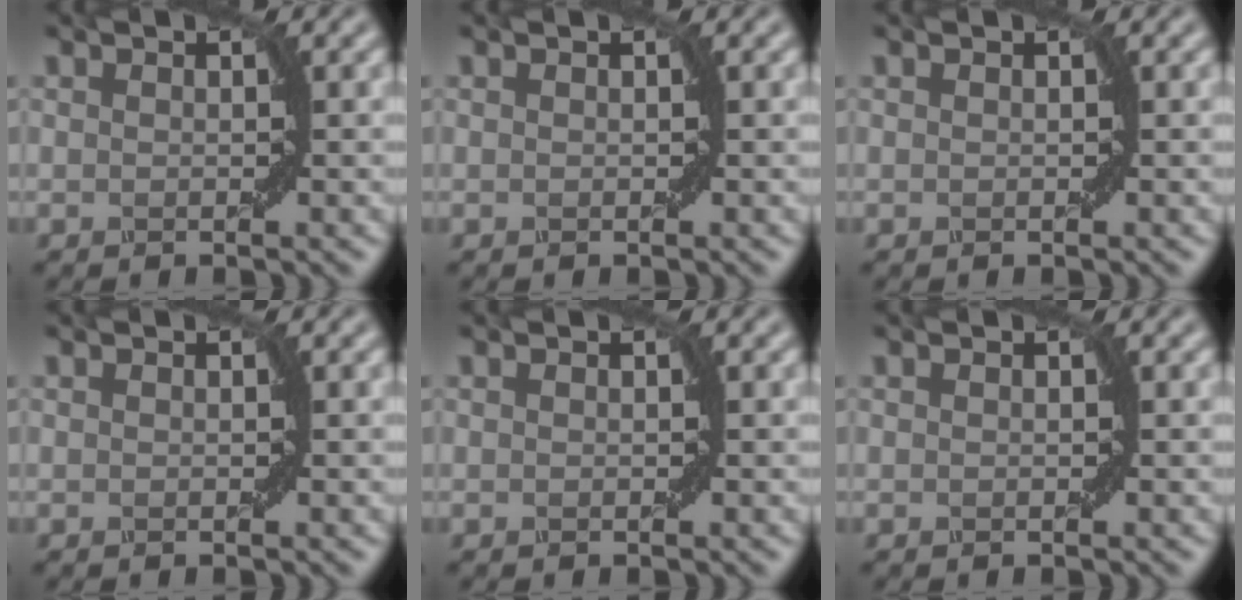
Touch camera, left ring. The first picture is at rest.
{"total": 0.0}
{"total": 0.0}
{"total": 0.0}
{"total": 0.0}
{"total": 0.0}